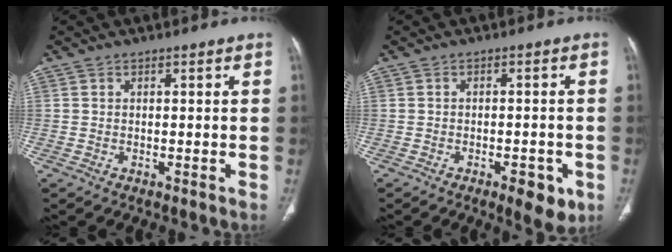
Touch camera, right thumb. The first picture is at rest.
{"total": 6.1, "force": [-2.9, 2.5, 4.8], "torque": [-0.052, 0.004, -0.033]}